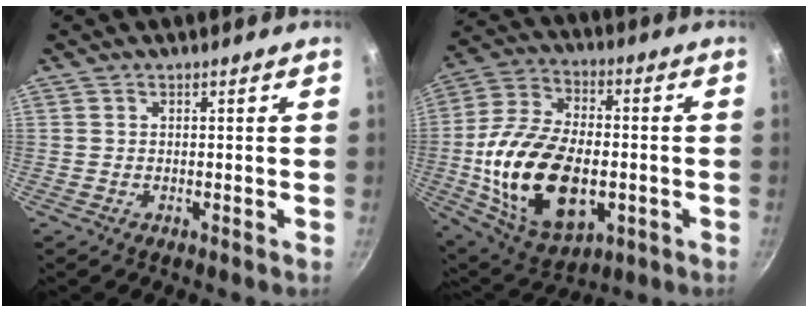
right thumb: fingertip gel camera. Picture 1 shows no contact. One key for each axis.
{"total": 23.6, "fx": -3.9, "fy": 14.0, "fz": 18.6, "tx": -0.340, "ty": 0.019, "tz": -0.056}